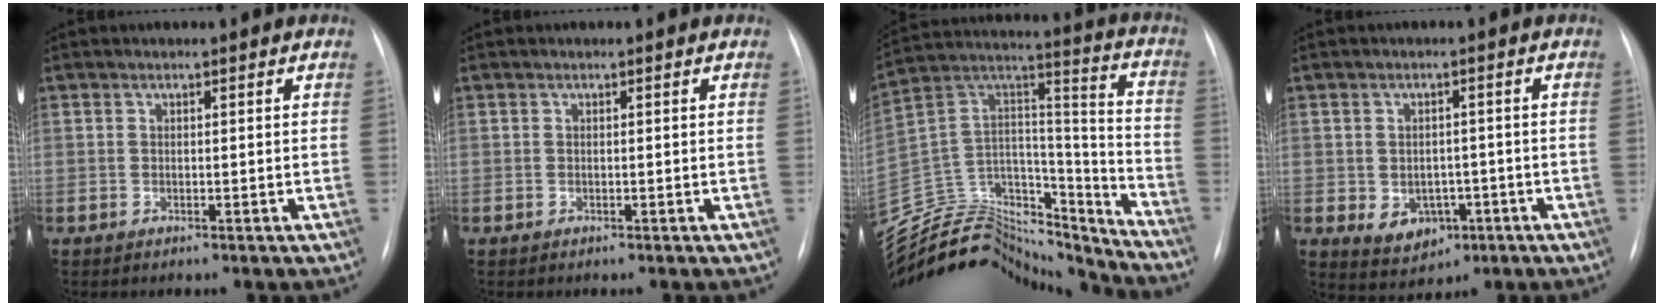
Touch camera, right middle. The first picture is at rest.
{"total": 0.0}
{"total": 28.9, "force": [-26.8, 8.5, 7.0], "torque": [-0.173, 0.042, -0.423]}
{"total": 5.5, "force": [-1.6, 4.3, 3.0], "torque": [-0.047, 0.008, -0.007]}